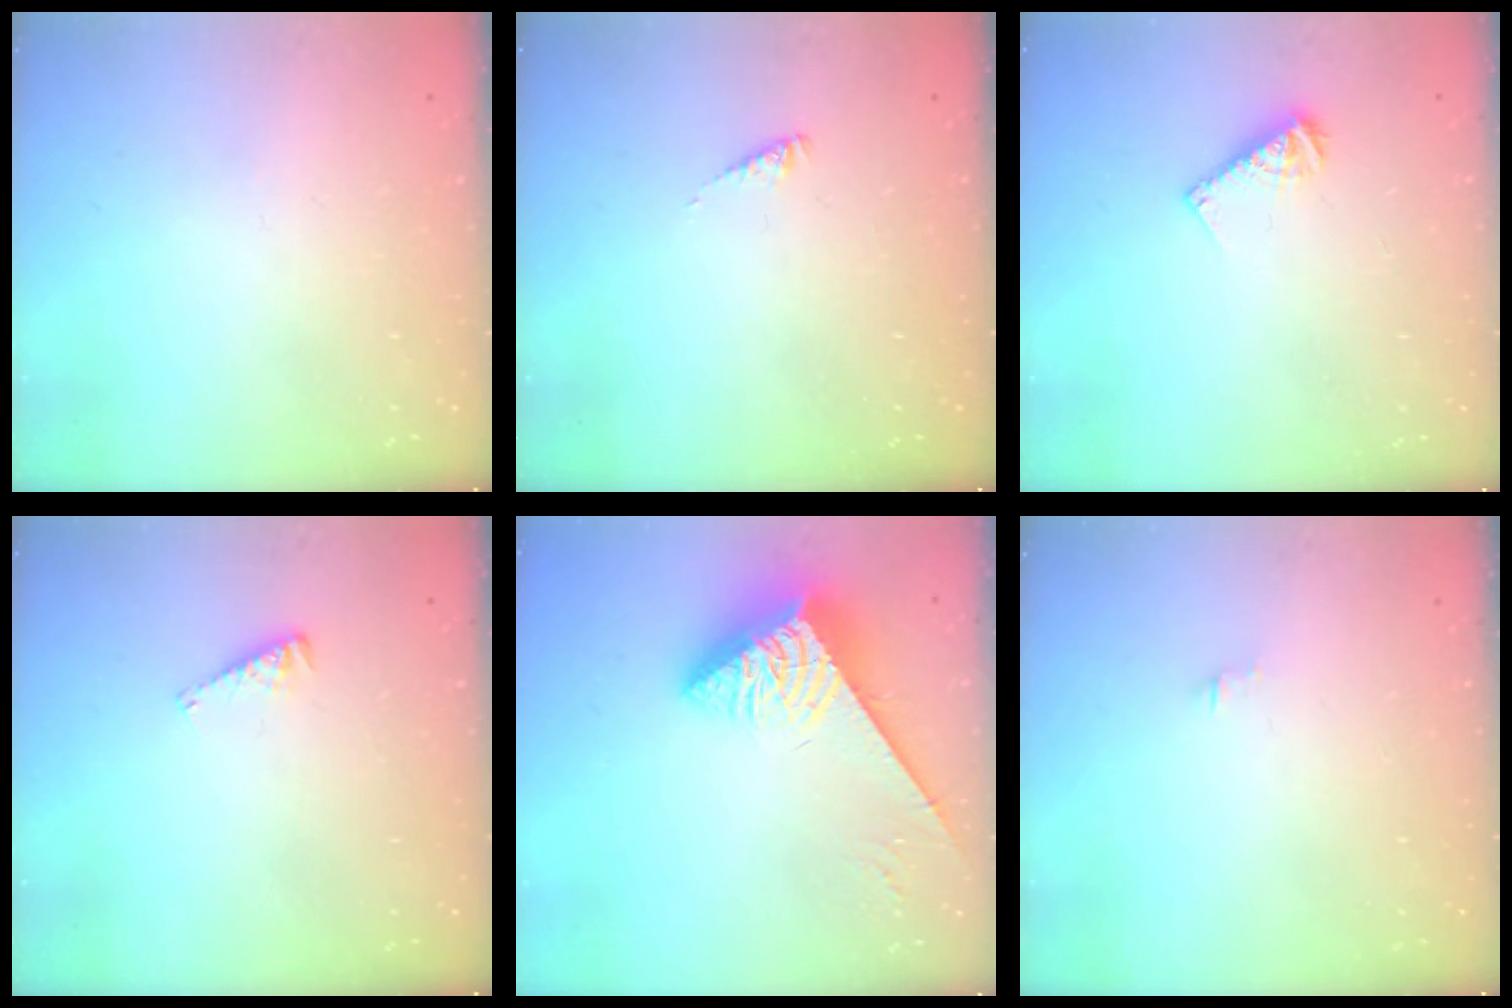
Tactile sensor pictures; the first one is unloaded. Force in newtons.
{"total": 1.4, "press": 1.4, "slide": 0.2}
{"total": 6.9, "press": 6.8, "slide": 0.6}
{"total": 4.0, "press": 4.0, "slide": 0.4}
{"total": 5.1, "press": 5.0, "slide": 0.8}
{"total": 0.0}